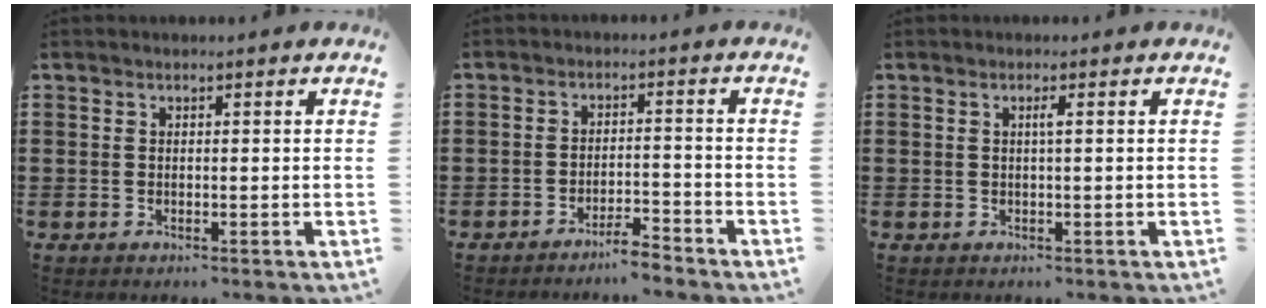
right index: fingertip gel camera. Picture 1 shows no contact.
{"total": 3.4, "force": [-3.3, 0.1, 0.6], "torque": [-0.015, 0.002, -0.068]}
{"total": 1.0, "force": [0.1, -0.1, 0.9], "torque": [-0.017, -0.004, 0.002]}